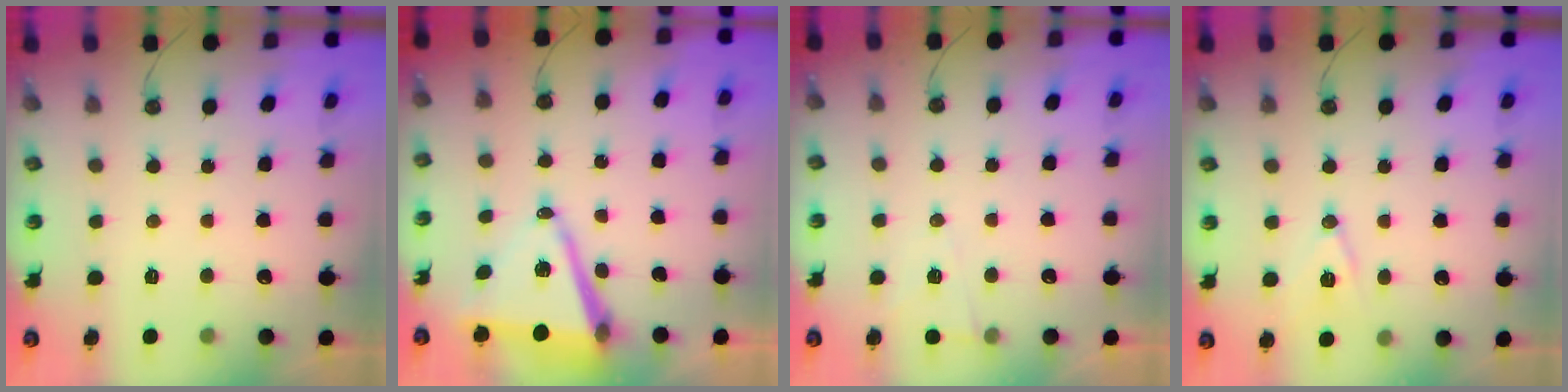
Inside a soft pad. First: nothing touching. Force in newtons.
{"total": 11.6, "press": 10.9, "slide": 4.0}
{"total": 4.8, "press": 3.3, "slide": 3.4}
{"total": 10.1, "press": 9.4, "slide": 3.5}